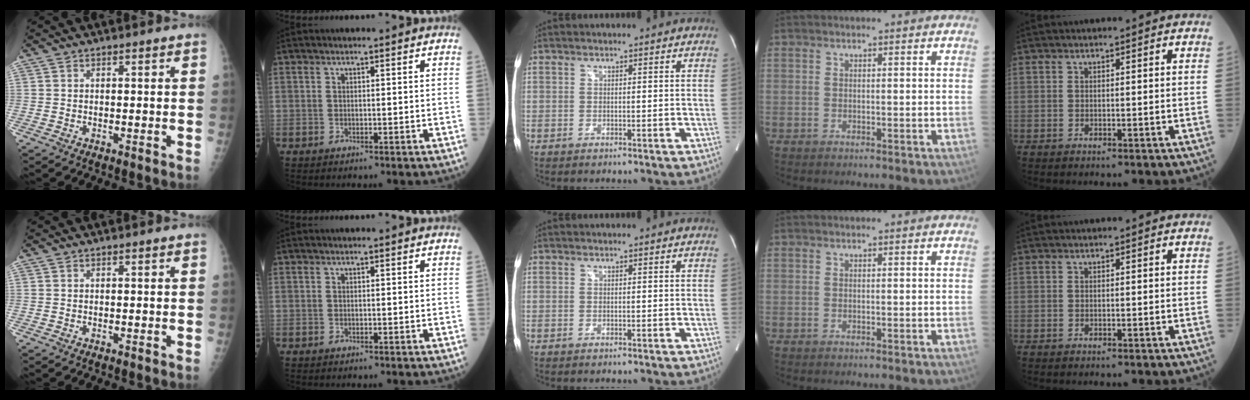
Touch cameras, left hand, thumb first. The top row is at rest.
{}